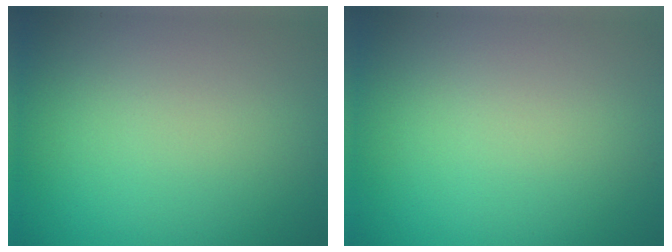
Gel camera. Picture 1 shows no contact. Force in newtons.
{"total": 0.0}